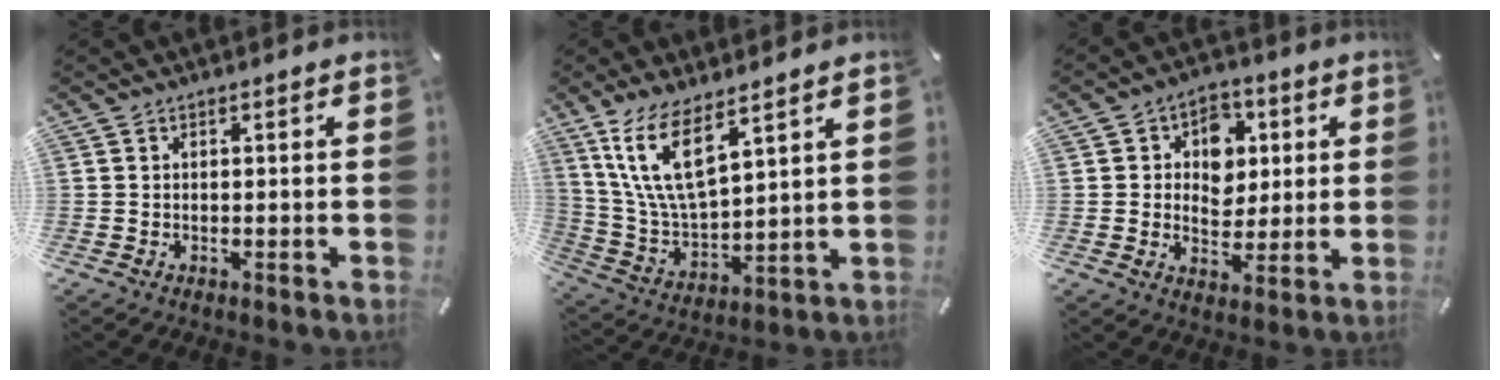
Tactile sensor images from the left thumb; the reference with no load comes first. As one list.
[{"total": 13.5, "force": [8.4, 4.8, 9.4], "torque": [-0.230, -0.031, 0.150]}, {"total": 8.6, "force": [1.7, 7.6, 3.7], "torque": [-0.045, -0.004, 0.028]}]